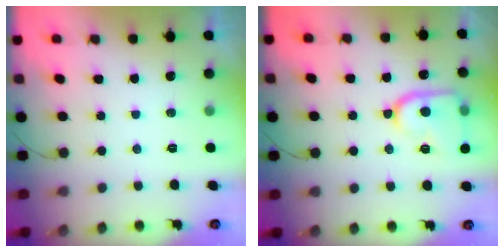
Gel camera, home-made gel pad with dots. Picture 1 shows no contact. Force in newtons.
{"total": 14.4, "press": 14.3, "slide": 1.4}